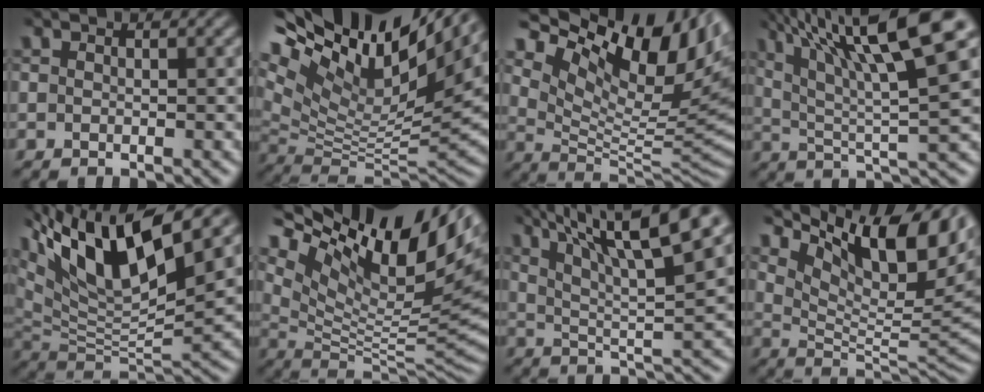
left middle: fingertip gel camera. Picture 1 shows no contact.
{"total": 17.7, "force": [10.7, 6.1, 12.7], "torque": [-0.235, 0.025, 0.183]}
{"total": 15.7, "force": [8.5, 7.2, 11.2], "torque": [-0.192, 0.026, 0.157]}
{"total": 13.5, "force": [7.1, 2.6, 11.1], "torque": [-0.184, 0.021, 0.124]}
{"total": 13.2, "force": [7.2, 4.1, 10.3], "torque": [-0.197, 0.016, 0.143]}
{"total": 17.2, "force": [8.9, 7.4, 12.8], "torque": [-0.238, 0.034, 0.164]}
{"total": 12.5, "force": [7.3, 2.6, 9.8], "torque": [-0.161, 0.017, 0.117]}
{"total": 12.0, "force": [6.5, 4.4, 9.1], "torque": [-0.138, 0.005, 0.115]}